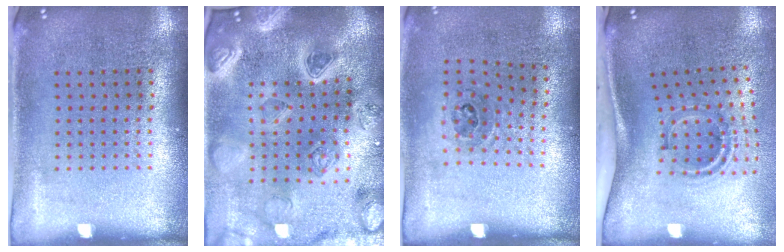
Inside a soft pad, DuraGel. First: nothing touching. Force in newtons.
{"total": 4.4, "press": 3.9, "slide": 2.0}
{"total": 1.1, "press": 0.7, "slide": 0.9}
{"total": 1.6, "press": 1.1, "slide": 1.1}